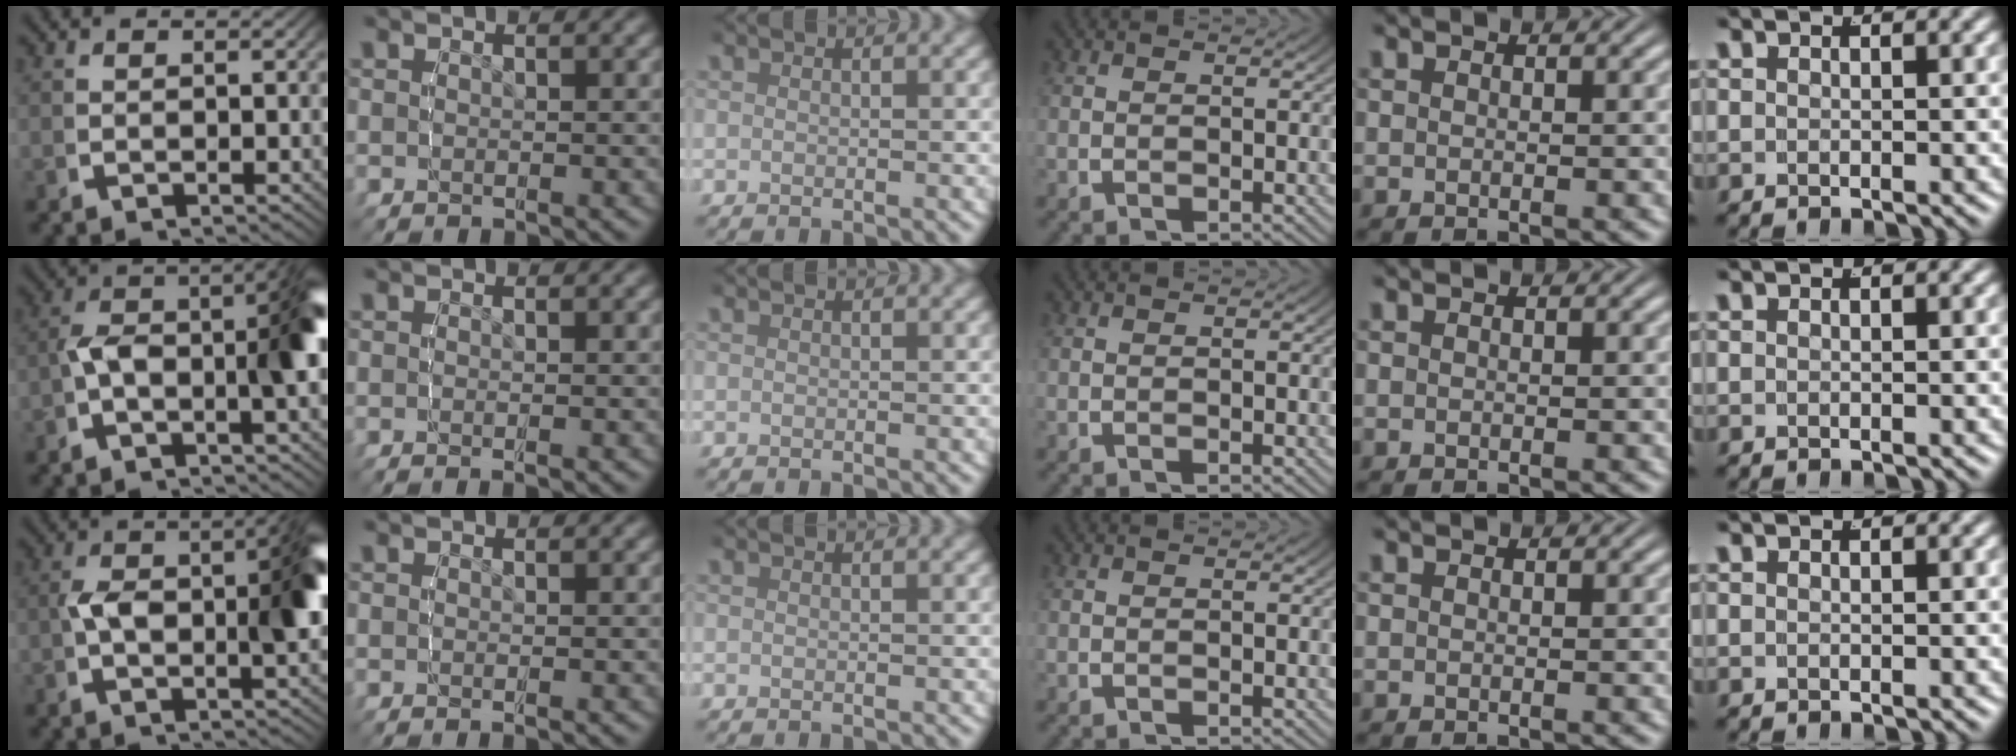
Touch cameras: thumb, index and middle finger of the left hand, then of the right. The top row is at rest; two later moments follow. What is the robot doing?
{"motion": "lift_and_place", "object": "glasses"}